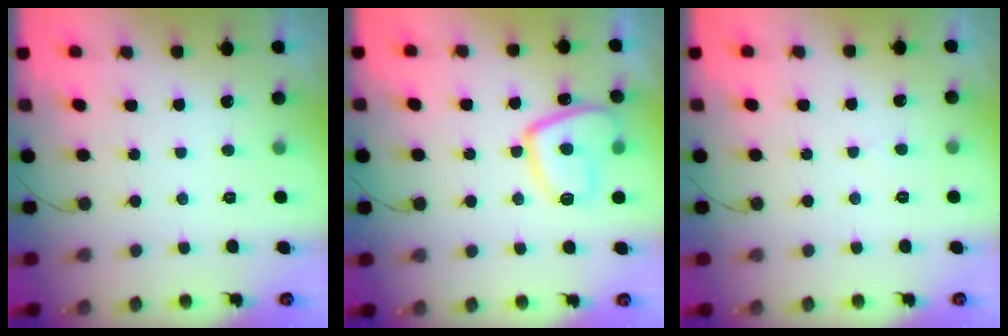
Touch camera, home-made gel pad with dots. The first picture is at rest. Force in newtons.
{"total": 12.2, "press": 12.2, "slide": 1.2}
{"total": 2.5, "press": 2.5, "slide": 0.2}